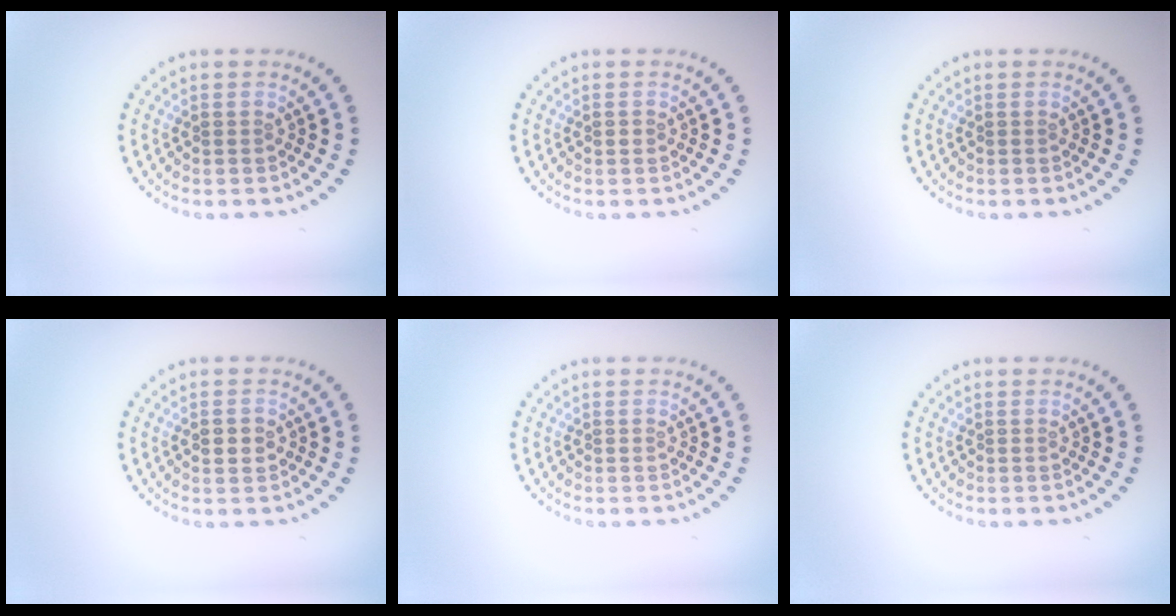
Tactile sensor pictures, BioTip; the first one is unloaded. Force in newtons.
{"total": 0.6, "press": 0.6, "slide": 0.1}
{"total": 0.0}
{"total": 2.2, "press": 2.2, "slide": 0.1}
{"total": 0.0}
{"total": 0.0}